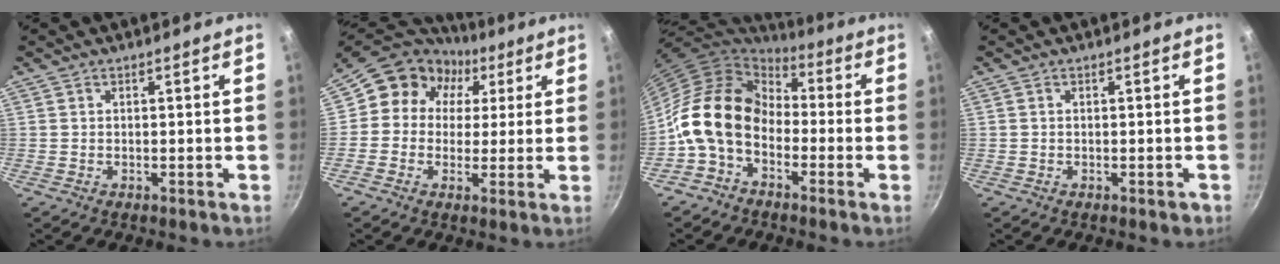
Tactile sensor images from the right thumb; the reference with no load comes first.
{"total": 13.1, "force": [3.6, 11.5, 5.2], "torque": [-0.067, 0.018, 0.035]}
{"total": 14.7, "force": [-3.0, 10.7, 9.6], "torque": [-0.148, 0.046, -0.080]}
{"total": 0.9, "force": [-0.4, 0.4, 0.8], "torque": [-0.008, 0.002, -0.004]}